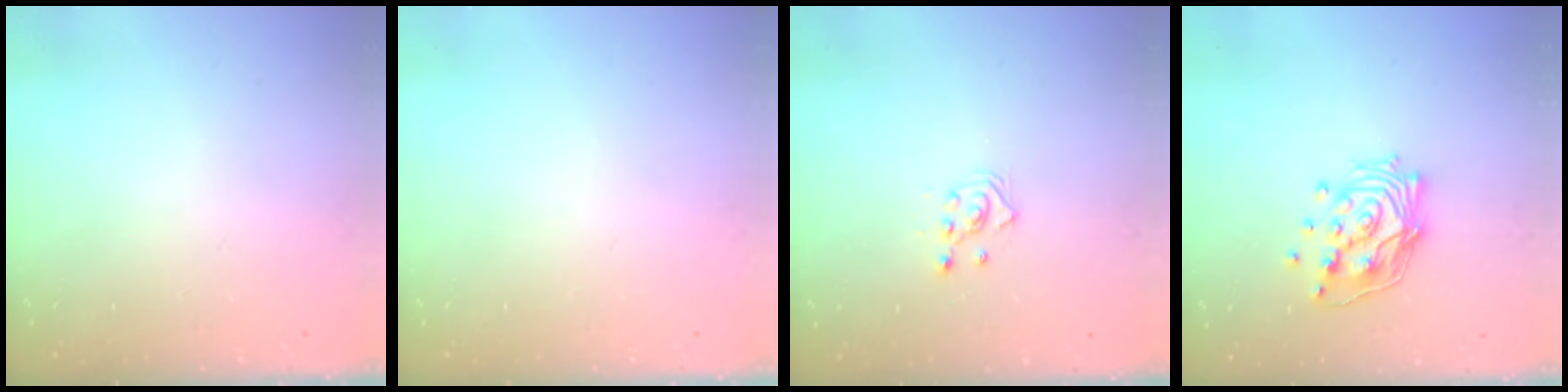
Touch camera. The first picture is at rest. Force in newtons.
{"total": 0.0}
{"total": 2.6, "press": 2.4, "slide": 1.0}
{"total": 15.0, "press": 14.9, "slide": 2.0}